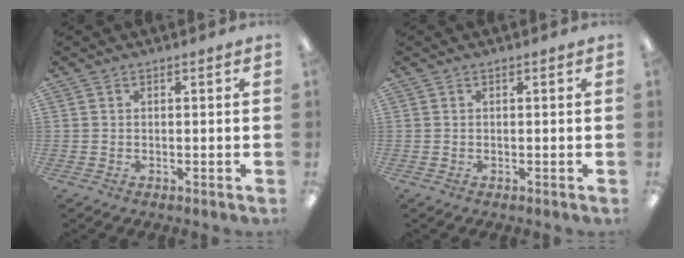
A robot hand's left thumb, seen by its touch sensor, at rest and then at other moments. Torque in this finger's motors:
{"motor_torque": [0.00, 0.00, 0.00, 0.00, 0.00]}